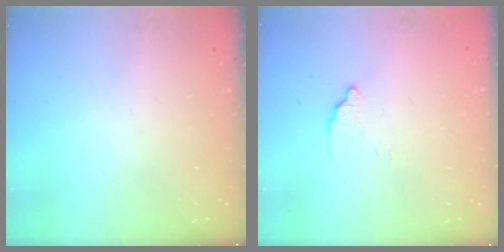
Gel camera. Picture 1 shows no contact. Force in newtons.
{"total": 2.4, "press": 2.4, "slide": 0.0}